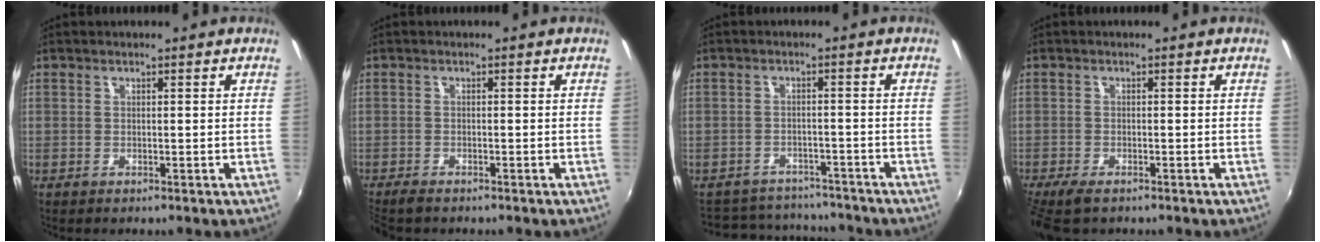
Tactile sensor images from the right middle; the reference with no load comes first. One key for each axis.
{"total": 3.2, "fx": -2.8, "fy": 0.6, "fz": 1.3, "tx": -0.034, "ty": -0.019, "tz": -0.054}
{"total": 11.1, "fx": -9.9, "fy": 4.3, "fz": 2.3, "tx": -0.062, "ty": 0.023, "tz": -0.136}
{"total": 5.0, "fx": -3.9, "fy": 1.5, "fz": 2.8, "tx": -0.070, "ty": -0.024, "tz": -0.072}